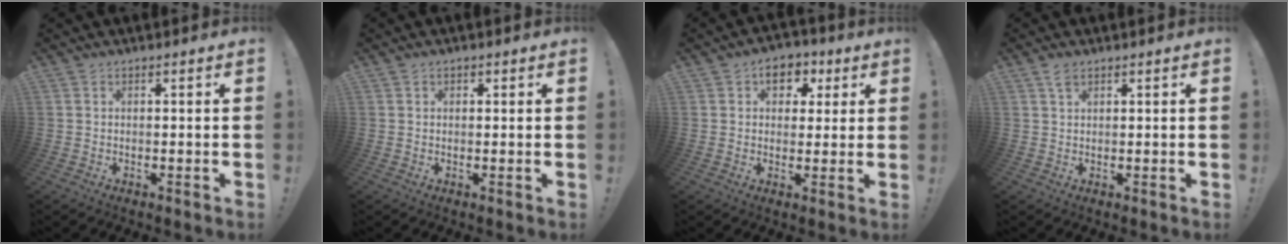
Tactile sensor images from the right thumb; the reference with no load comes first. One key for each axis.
{"total": 0.6, "fx": 0.4, "fy": 0.5, "fz": 0.2, "tx": 0.003, "ty": -0.001, "tz": 0.005}
{"total": 7.1, "fx": 2.5, "fy": 5.4, "fz": 3.9, "tx": -0.046, "ty": -0.003, "tz": 0.046}
{"total": 2.3, "fx": 1.6, "fy": 1.0, "fz": 1.3, "tx": -0.022, "ty": -0.002, "tz": 0.028}